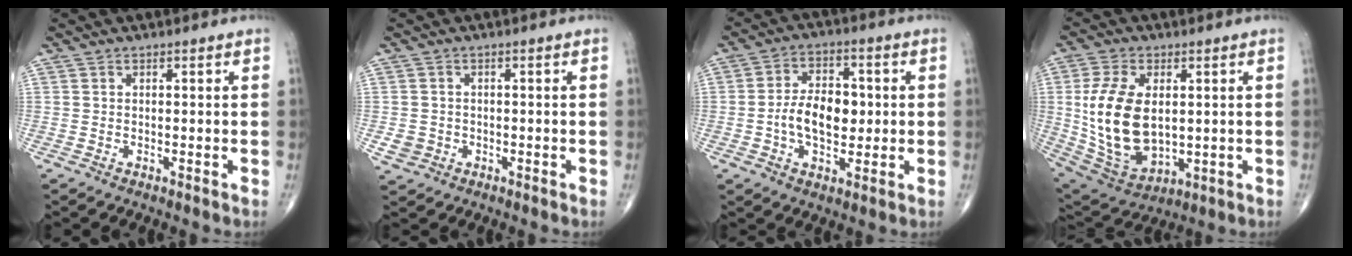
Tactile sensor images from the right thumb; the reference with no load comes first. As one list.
[{"total": 2.8, "force": [-0.8, 2.5, 0.8], "torque": [-0.007, 0.004, -0.010]}, {"total": 10.0, "force": [-0.5, 6.1, 7.9], "torque": [-0.117, 0.013, -0.014]}, {"total": 17.0, "force": [1.2, 10.1, 13.6], "torque": [-0.264, -0.014, 0.041]}]